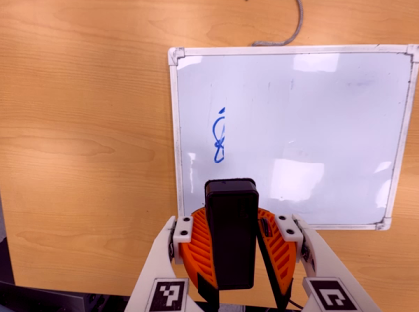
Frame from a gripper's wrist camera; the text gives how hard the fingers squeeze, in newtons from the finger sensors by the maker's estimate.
{"total": 11.2, "left": 11.2, "right": 11.1}